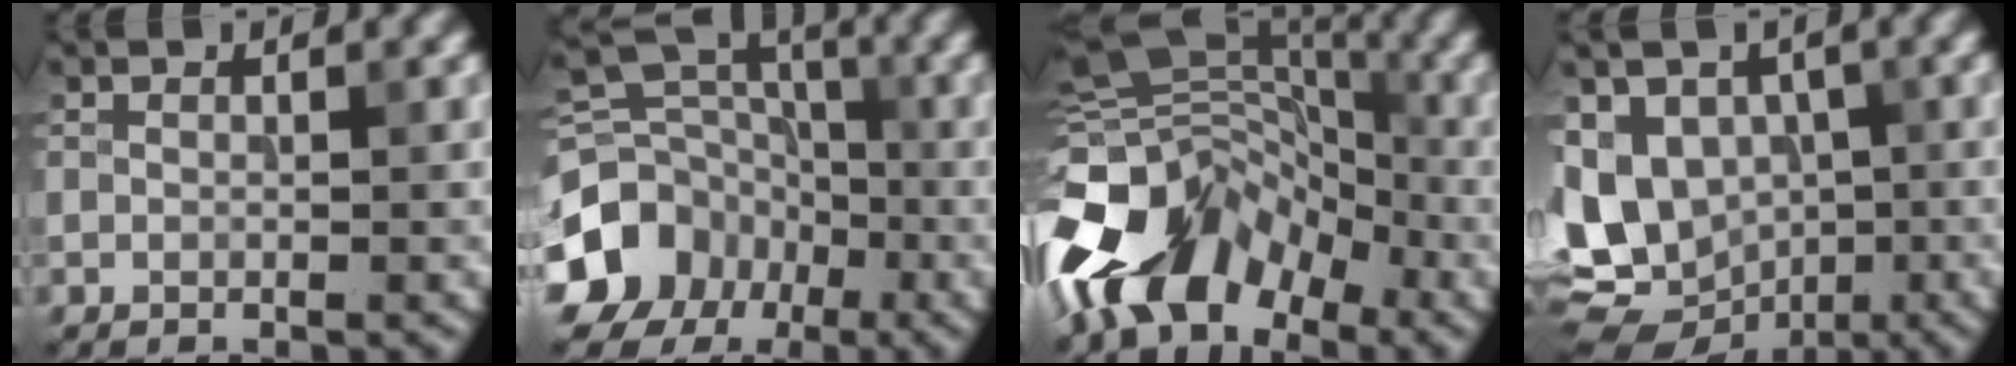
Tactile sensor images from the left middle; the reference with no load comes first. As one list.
[{"total": 12.0, "force": [-5.8, 9.8, 3.6], "torque": [-0.083, -0.027, -0.109]}, {"total": 11.5, "force": [-6.2, 7.0, 6.7], "torque": [-0.111, 0.020, -0.137]}, {"total": 12.8, "force": [-1.7, 10.6, 7.0], "torque": [-0.140, -0.011, -0.020]}]